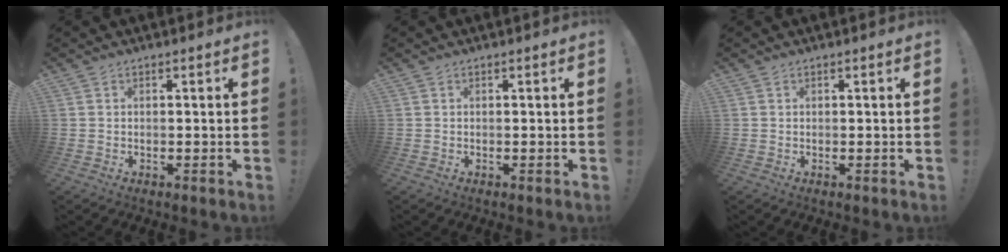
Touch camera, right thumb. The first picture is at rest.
{"total": 0.0}
{"total": 0.0}